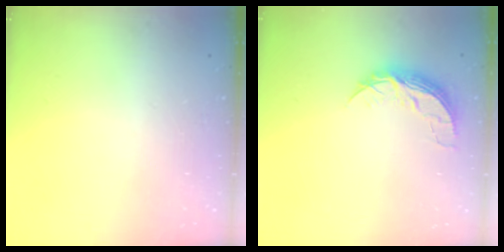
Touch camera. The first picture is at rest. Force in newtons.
{"total": 8.0, "press": 8.0, "slide": 0.6}